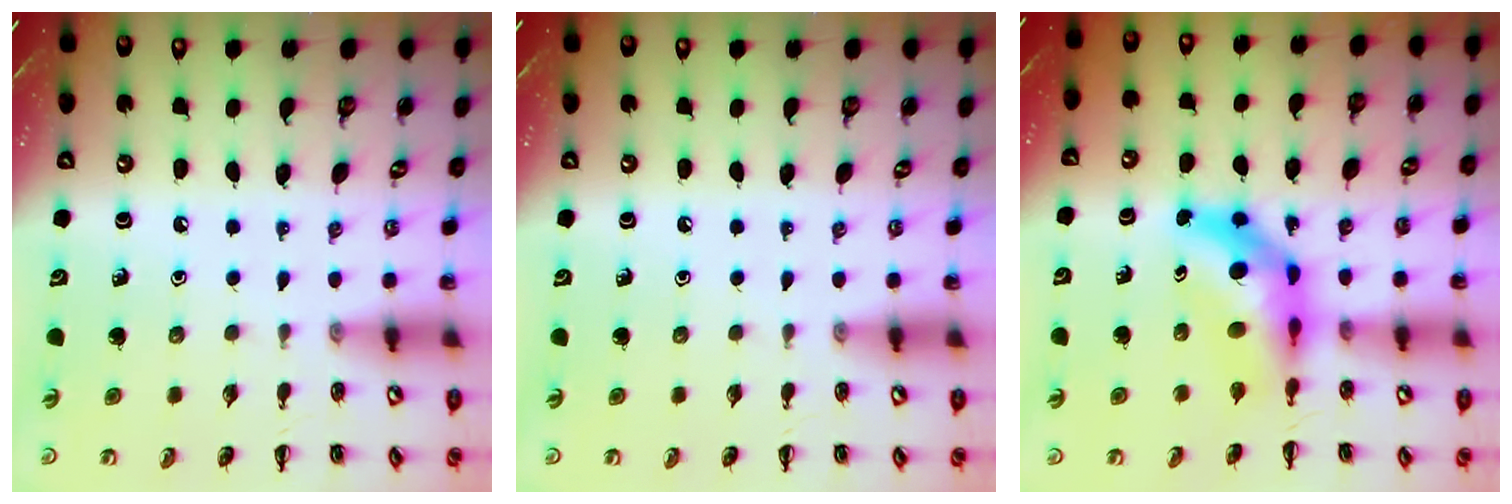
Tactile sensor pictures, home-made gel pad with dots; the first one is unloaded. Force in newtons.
{"total": 0.0}
{"total": 7.3, "press": 7.0, "slide": 2.3}